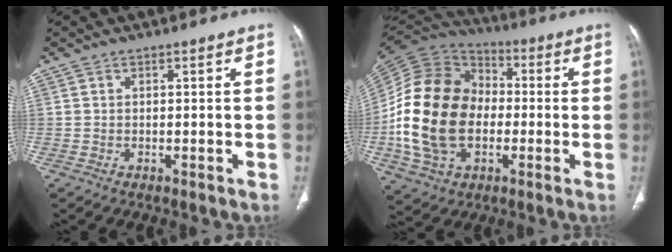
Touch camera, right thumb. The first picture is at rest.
{"total": 22.9, "force": [-2.8, 16.4, 15.8], "torque": [-0.292, 0.020, -0.051]}